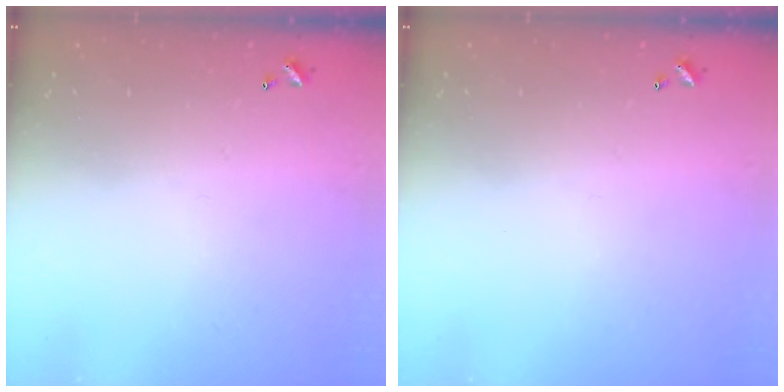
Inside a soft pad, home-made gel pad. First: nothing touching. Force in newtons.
{"total": 0.0}